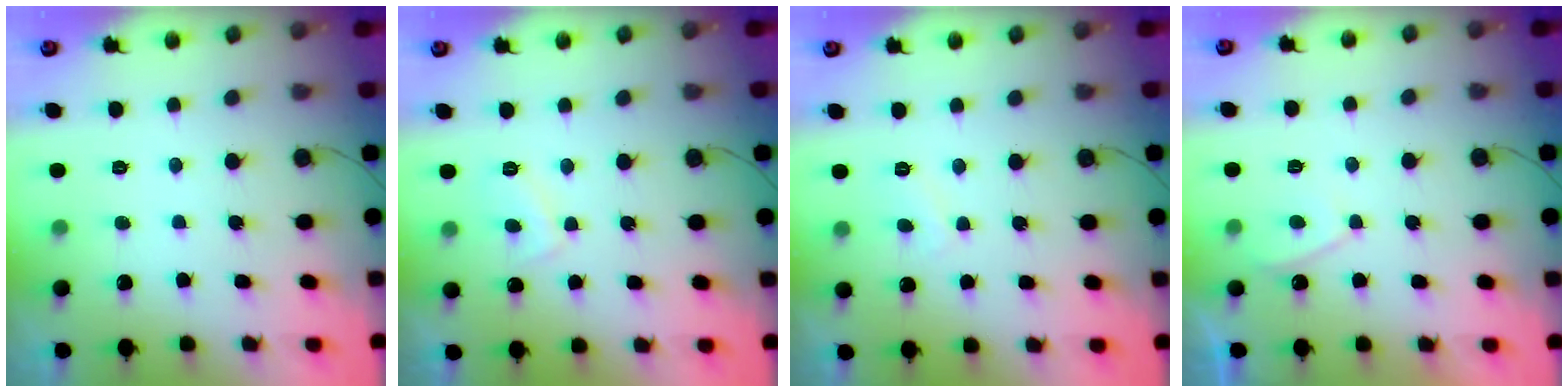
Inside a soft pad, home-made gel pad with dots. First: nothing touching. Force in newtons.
{"total": 3.9, "press": 3.8, "slide": 0.6}
{"total": 3.0, "press": 3.0, "slide": 0.4}
{"total": 2.3, "press": 2.2, "slide": 0.5}